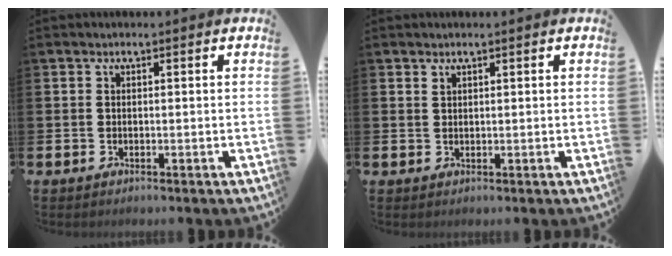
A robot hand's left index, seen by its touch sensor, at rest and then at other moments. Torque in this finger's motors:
{"motor_torque": [-0.21, 0.05, -0.02, -0.01]}